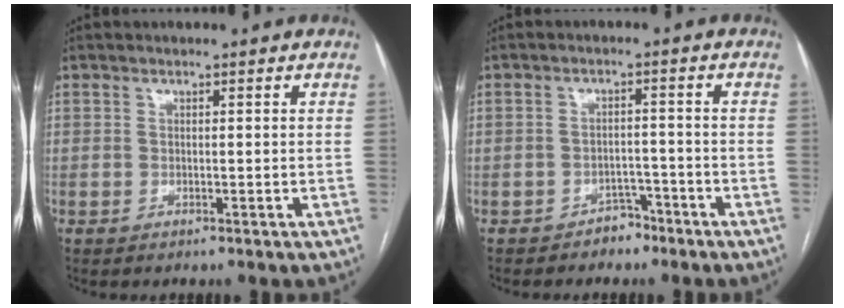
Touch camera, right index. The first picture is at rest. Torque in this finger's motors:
{"motor_torque": [-0.09, 0.09, -0.14, -0.07]}